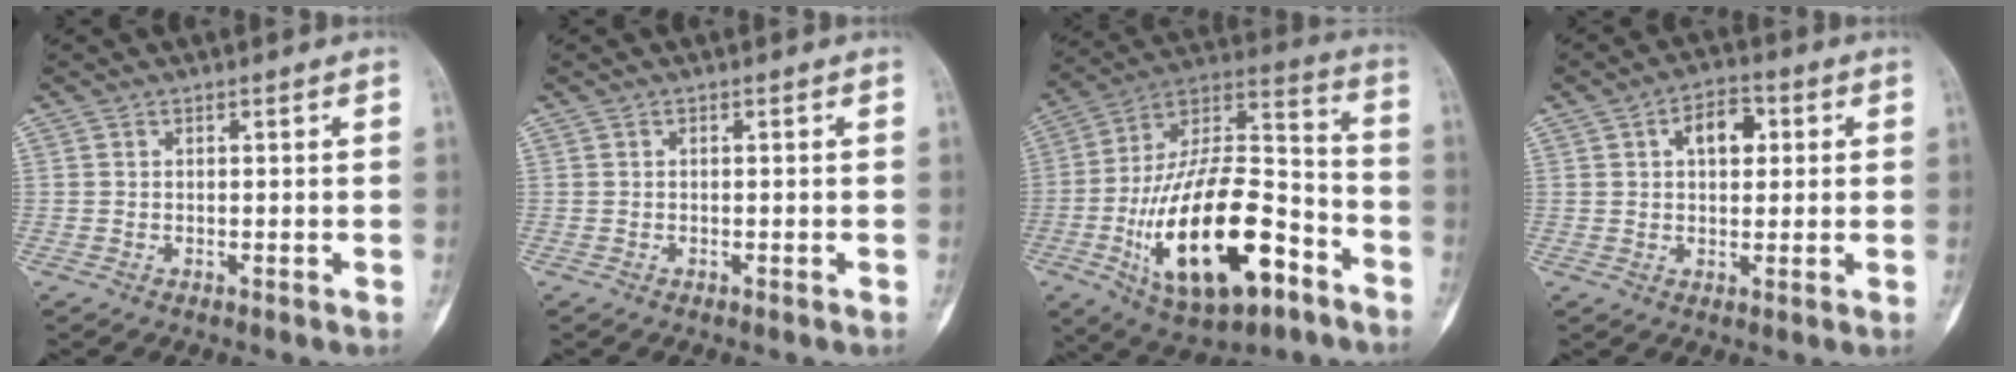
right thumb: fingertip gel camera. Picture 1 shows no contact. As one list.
[{"total": 0.0}, {"total": 27.7, "force": [-10.8, 12.3, 22.4], "torque": [-0.421, 0.056, -0.170]}, {"total": 6.9, "force": [1.9, 4.2, 5.1], "torque": [-0.062, 0.008, 0.024]}]